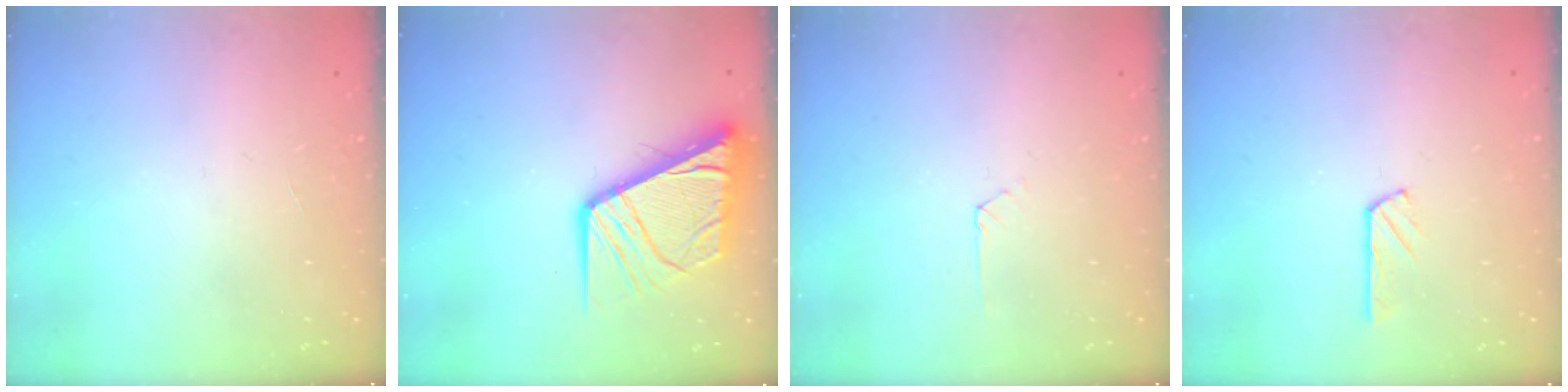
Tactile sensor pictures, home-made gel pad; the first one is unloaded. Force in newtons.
{"total": 15.2, "press": 15.1, "slide": 1.9}
{"total": 1.5, "press": 1.4, "slide": 0.2}
{"total": 2.8, "press": 2.8, "slide": 0.3}